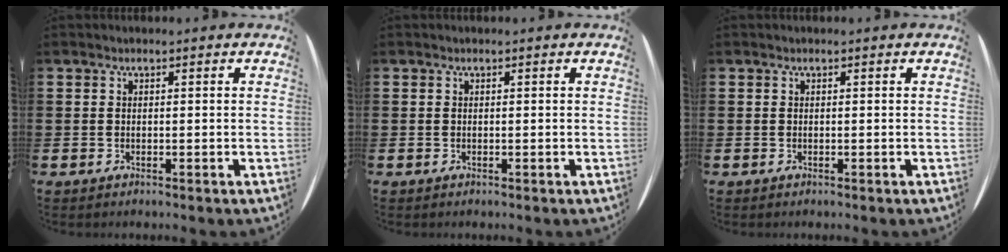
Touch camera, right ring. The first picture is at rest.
{"total": 0.0}
{"total": 0.0}